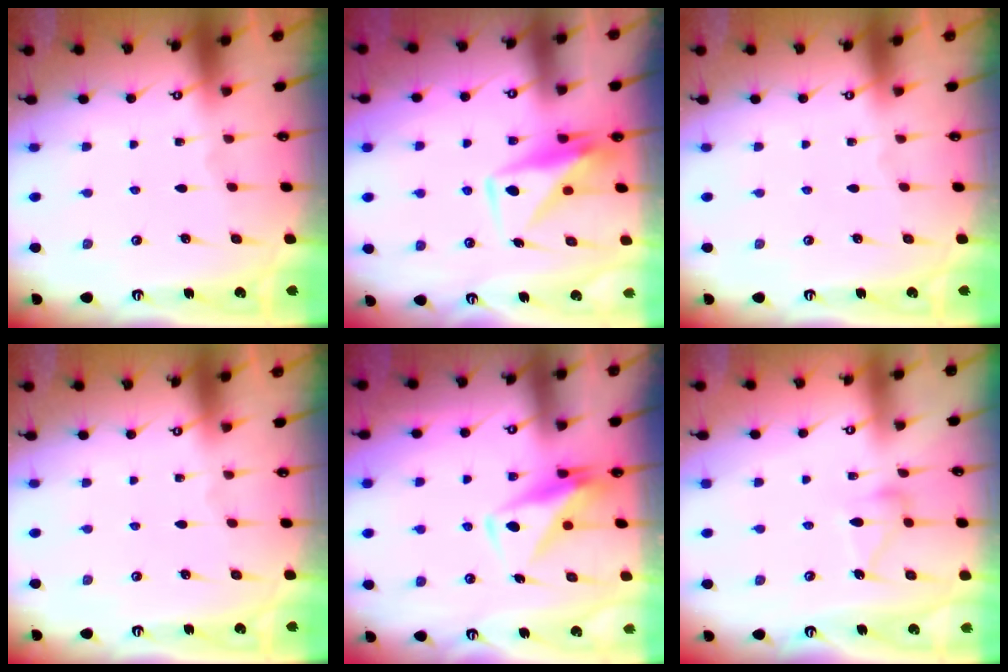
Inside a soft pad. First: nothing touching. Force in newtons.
{"total": 9.7, "press": 9.7, "slide": 0.7}
{"total": 0.0}
{"total": 0.0}
{"total": 9.9, "press": 9.9, "slide": 0.6}
{"total": 9.5, "press": 9.4, "slide": 0.5}